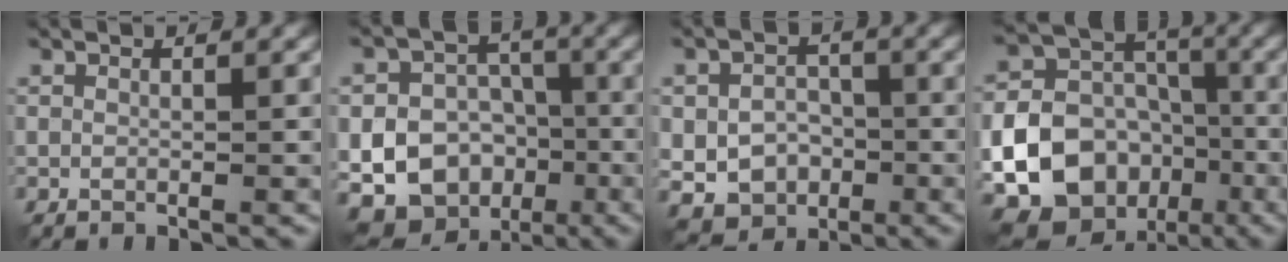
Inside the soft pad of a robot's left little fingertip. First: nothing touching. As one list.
[{"total": 18.2, "force": [-6.4, 15.9, 5.9], "torque": [-0.117, -0.042, -0.107]}, {"total": 5.4, "force": [-1.4, 4.2, 3.0], "torque": [-0.056, -0.009, -0.024]}, {"total": 21.5, "force": [-7.8, 18.4, 7.9], "torque": [-0.178, -0.044, -0.143]}]